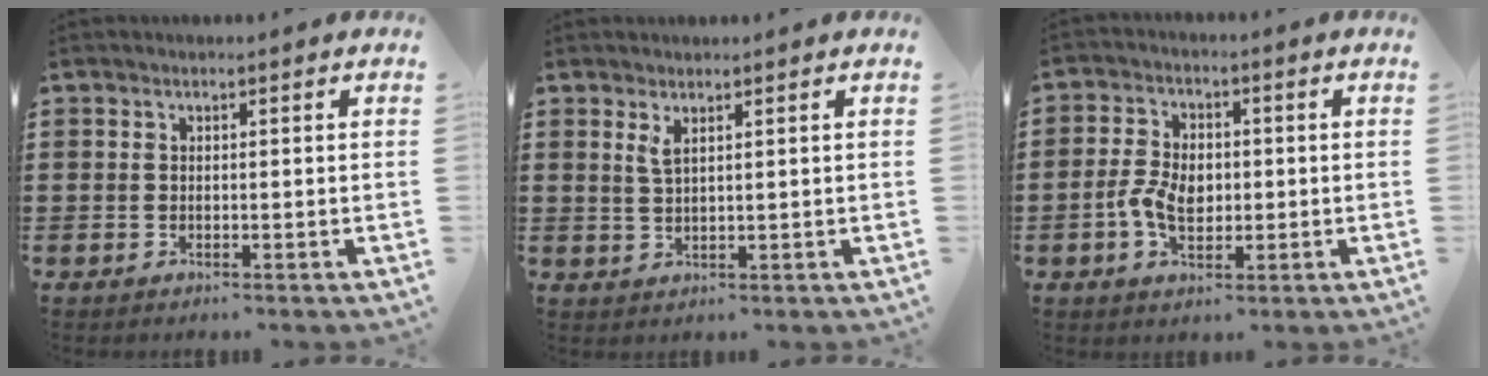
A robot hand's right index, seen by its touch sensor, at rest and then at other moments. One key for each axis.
{"total": 1.9, "fx": 1.1, "fy": 0.4, "fz": 1.4, "tx": -0.031, "ty": 0.001, "tz": 0.020}
{"total": 5.4, "fx": -0.8, "fy": 3.8, "fz": 3.9, "tx": -0.080, "ty": 0.003, "tz": -0.020}